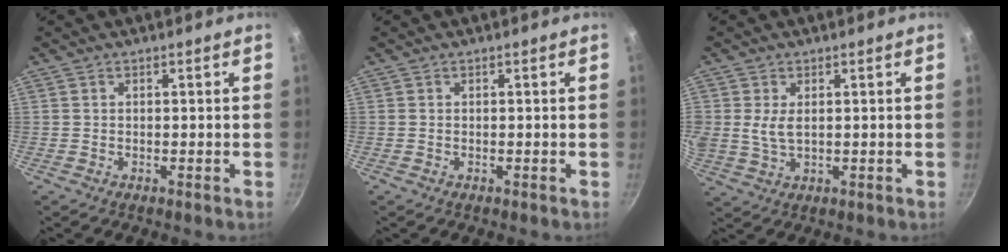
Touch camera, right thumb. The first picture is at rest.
{"total": 0.0}
{"total": 4.2, "force": [0.9, 2.4, 3.4], "torque": [-0.066, -0.006, 0.021]}